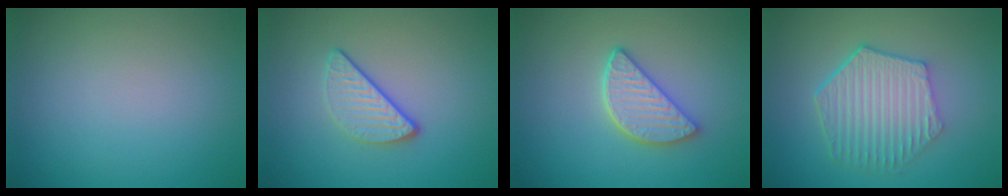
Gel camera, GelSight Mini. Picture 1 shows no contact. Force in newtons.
{"total": 2.9, "press": 2.4, "slide": 1.7}
{"total": 4.1, "press": 3.4, "slide": 2.3}
{"total": 6.1, "press": 4.6, "slide": 4.1}